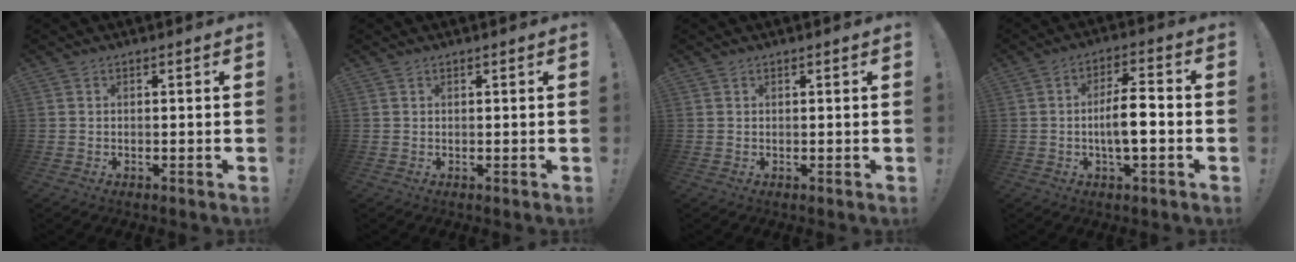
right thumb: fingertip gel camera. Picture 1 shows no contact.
{"total": 0.0}
{"total": 0.0}
{"total": 9.3, "force": [-1.9, 2.6, 8.7], "torque": [-0.160, 0.010, -0.038]}